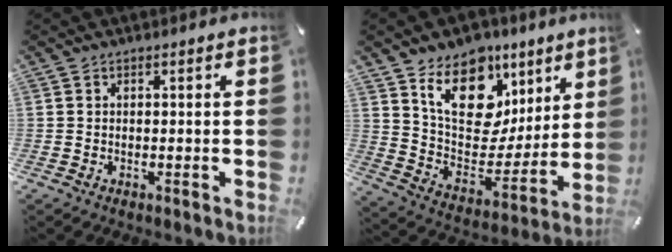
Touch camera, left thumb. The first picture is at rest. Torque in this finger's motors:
{"motor_torque": [0.96, 0.67, 1.70, -1.07, 0.42]}